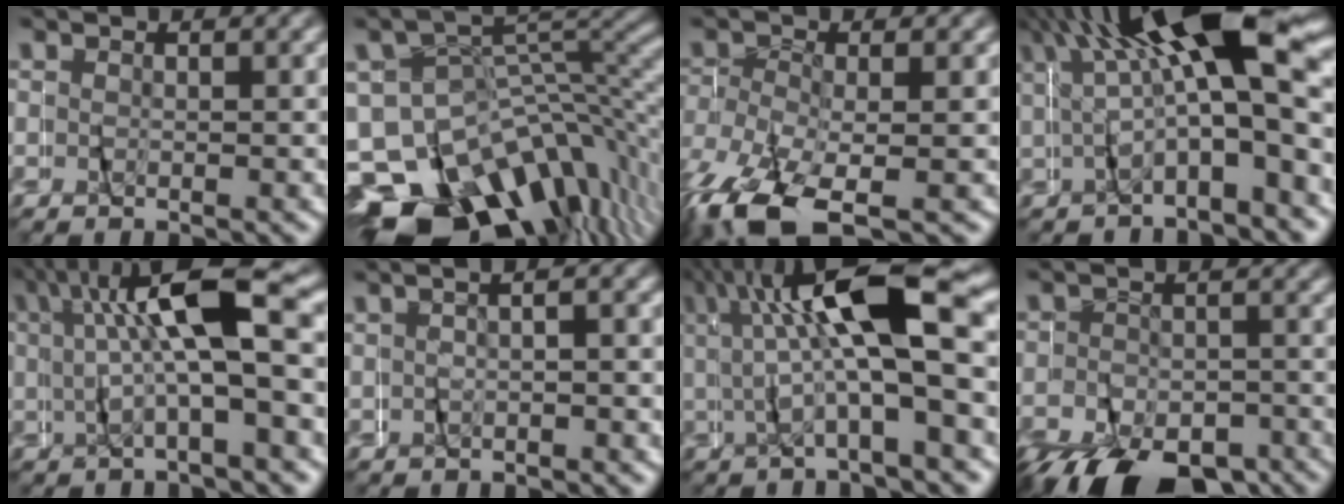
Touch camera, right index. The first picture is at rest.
{"total": 22.4, "force": [-11.0, 15.5, 11.9], "torque": [-0.198, -0.077, -0.151]}
{"total": 6.3, "force": [-4.2, 2.7, 3.8], "torque": [-0.109, -0.032, -0.047]}
{"total": 9.9, "force": [2.8, 3.5, 8.8], "torque": [-0.142, 0.025, 0.037]}
{"total": 7.6, "force": [1.7, 1.6, 7.2], "torque": [-0.112, 0.026, 0.025]}
{"total": 0.9, "force": [-0.3, 0.0, 0.9], "torque": [-0.012, 0.015, -0.010]}
{"total": 10.6, "force": [2.9, 3.0, 9.8], "torque": [-0.149, 0.037, 0.038]}
{"total": 8.8, "force": [-6.4, 4.5, 4.0], "torque": [-0.079, -0.031, -0.086]}